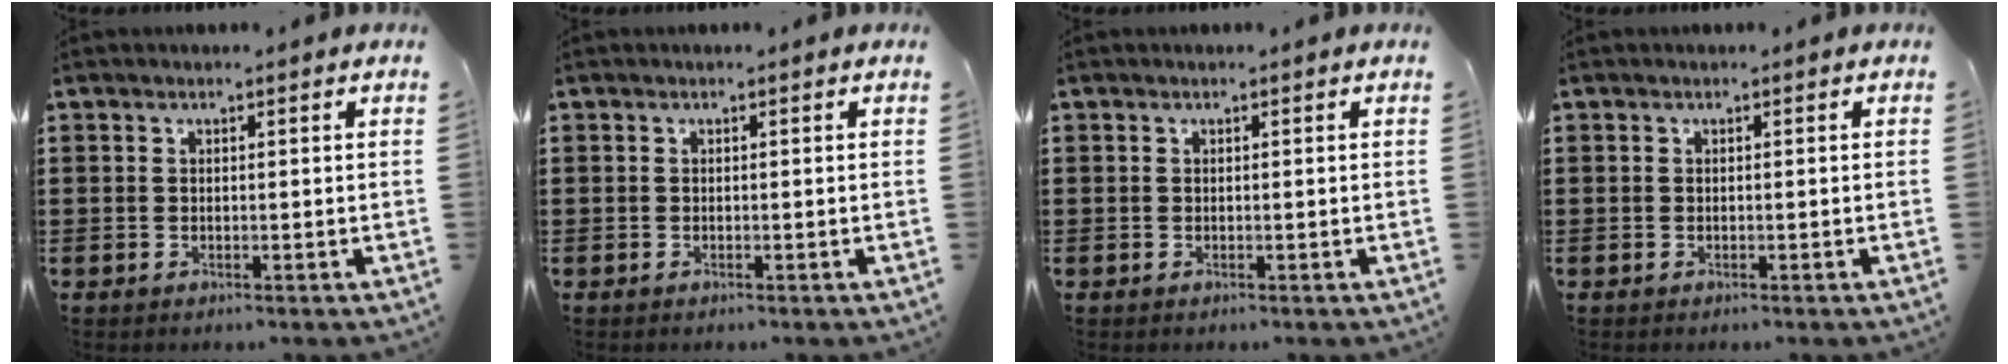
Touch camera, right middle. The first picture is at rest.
{"total": 0.0}
{"total": 0.0}
{"total": 0.0}